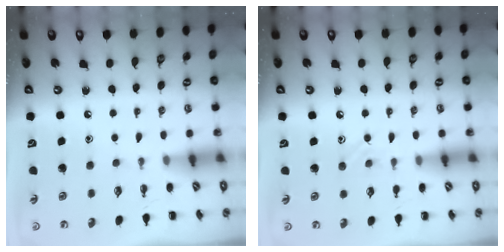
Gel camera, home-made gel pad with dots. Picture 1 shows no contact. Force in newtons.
{"total": 7.4, "press": 7.1, "slide": 2.1}